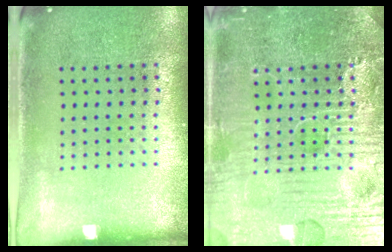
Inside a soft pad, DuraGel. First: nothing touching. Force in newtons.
{"total": 6.4, "press": 6.3, "slide": 0.7}